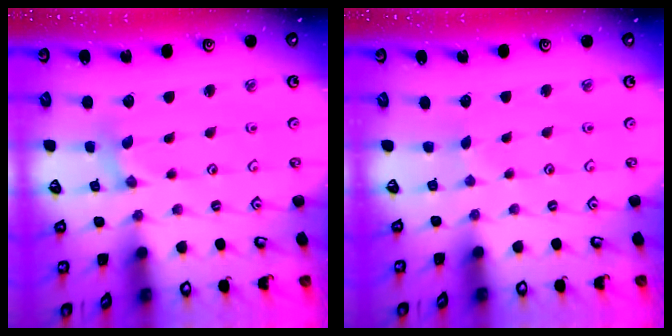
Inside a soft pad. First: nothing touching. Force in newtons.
{"total": 1.1, "press": 1.1, "slide": 0.2}